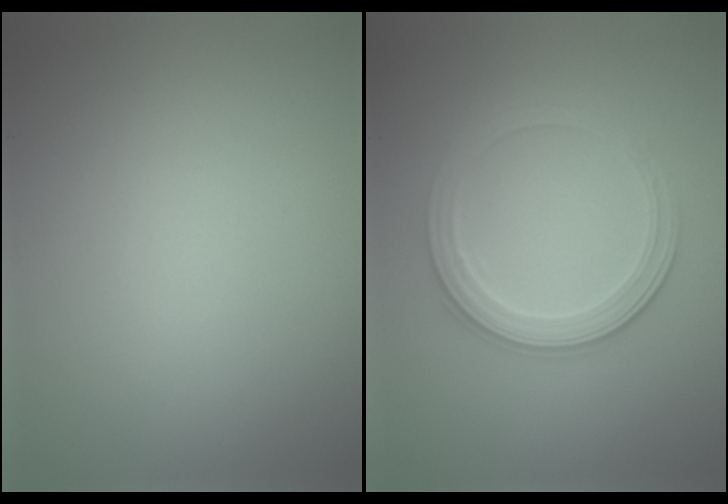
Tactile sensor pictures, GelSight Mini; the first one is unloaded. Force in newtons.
{"total": 3.9, "press": 3.3, "slide": 2.0}